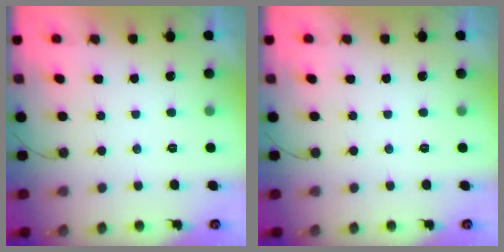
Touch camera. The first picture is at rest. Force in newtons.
{"total": 0.0}